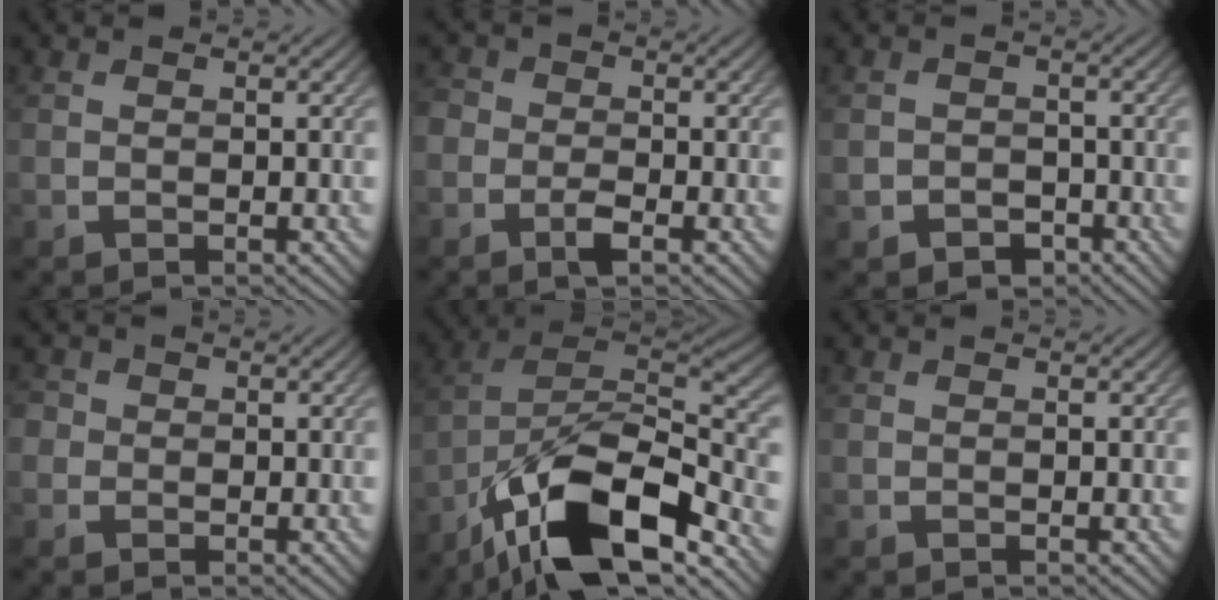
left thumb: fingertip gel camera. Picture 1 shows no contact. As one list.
[{"total": 3.1, "force": [-1.5, 2.0, 1.9], "torque": [-0.028, 0.000, -0.042]}, {"total": 2.7, "force": [-1.8, 1.9, 0.7], "torque": [-0.008, -0.008, -0.035]}, {"total": 2.3, "force": [0.3, 2.2, 0.5], "torque": [-0.009, 0.006, -0.015]}, {"total": 16.7, "force": [-10.4, 6.7, 11.3], "torque": [-0.215, -0.010, -0.198]}, {"total": 0.0}]